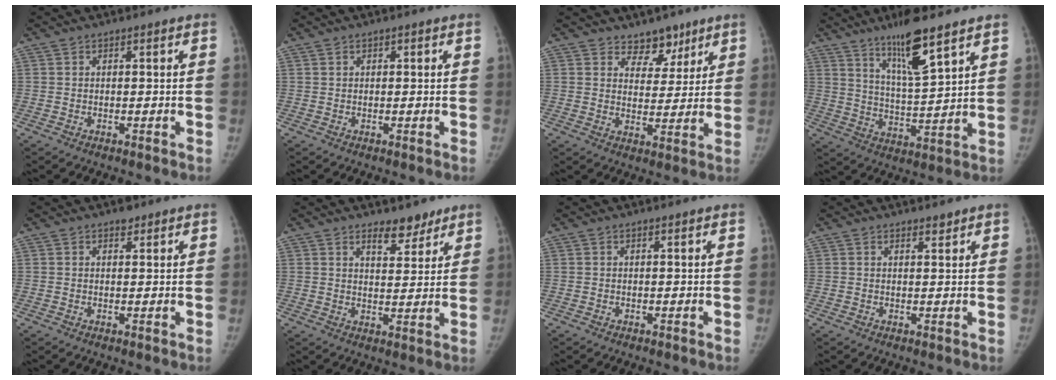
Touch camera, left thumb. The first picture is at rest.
{"total": 0.9, "force": [0.3, 0.8, 0.2], "torque": [0.003, 0.002, 0.004]}
{"total": 6.4, "force": [4.7, 4.1, 1.3], "torque": [0.022, -0.030, 0.075]}
{"total": 11.7, "force": [7.6, 1.9, 8.6], "torque": [-0.146, -0.051, 0.140]}
{"total": 1.4, "force": [1.0, 0.9, 0.5], "torque": [0.002, -0.005, 0.013]}
{"total": 5.5, "force": [4.1, 2.8, 2.3], "torque": [-0.004, -0.029, 0.064]}
{"total": 0.0}
{"total": 1.1, "force": [1.0, 0.4, 0.3], "torque": [0.005, -0.009, 0.016]}